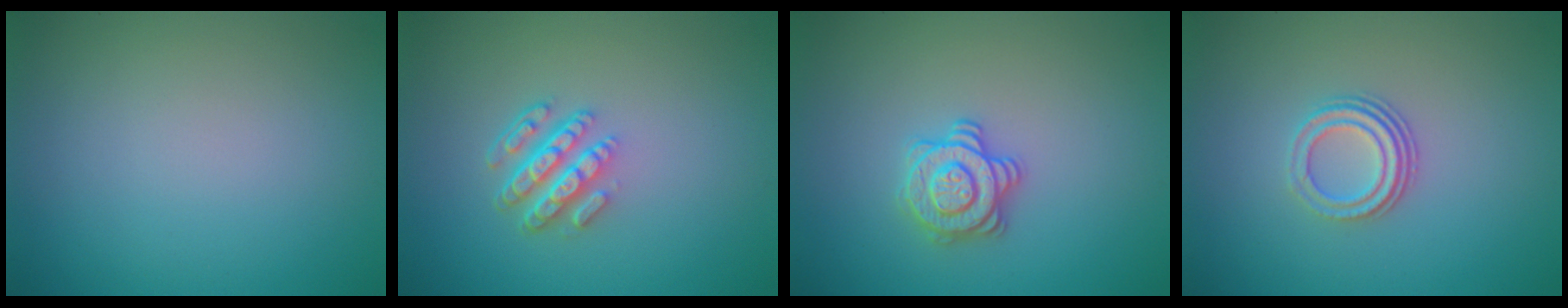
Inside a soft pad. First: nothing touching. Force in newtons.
{"total": 4.3, "press": 3.1, "slide": 3.0}
{"total": 2.8, "press": 2.7, "slide": 0.7}
{"total": 2.9, "press": 2.0, "slide": 2.0}